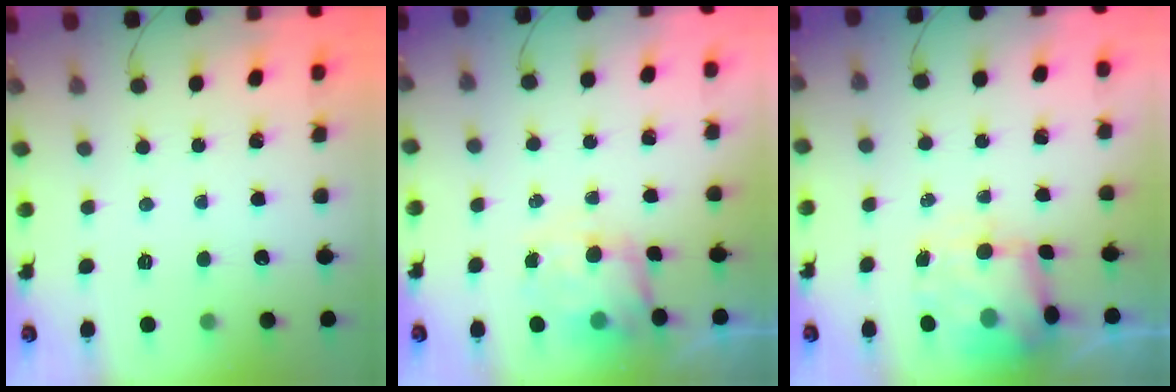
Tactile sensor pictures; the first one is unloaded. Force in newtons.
{"total": 5.5, "press": 5.4, "slide": 1.2}
{"total": 6.6, "press": 6.4, "slide": 1.4}